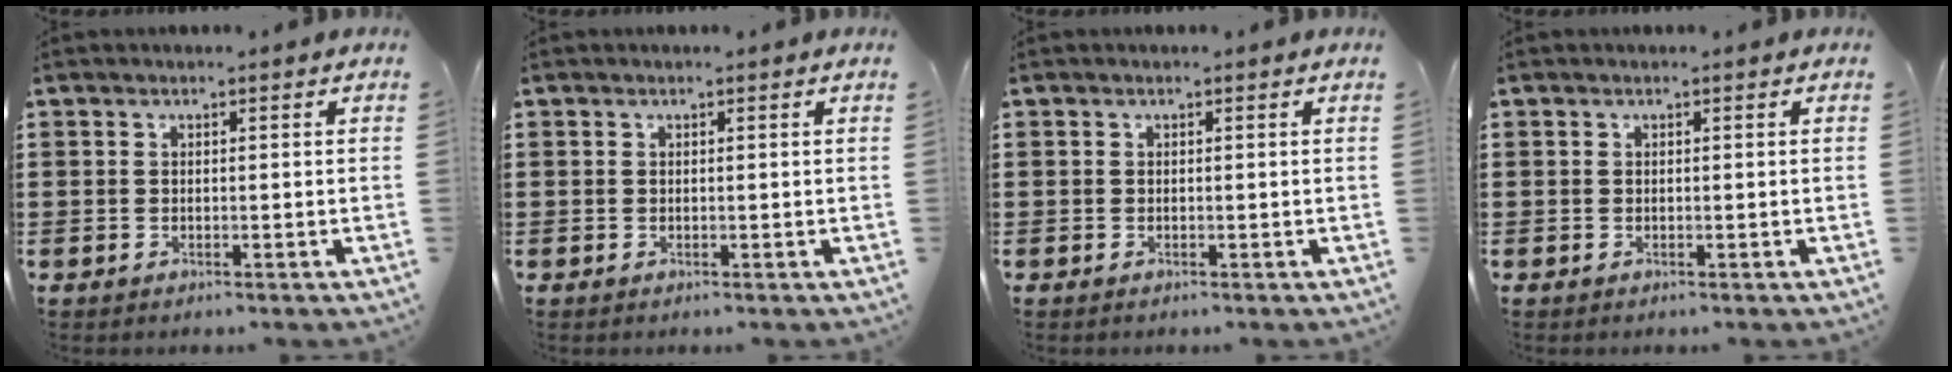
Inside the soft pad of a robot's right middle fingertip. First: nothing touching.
{"total": 0.0}
{"total": 0.0}
{"total": 0.0}